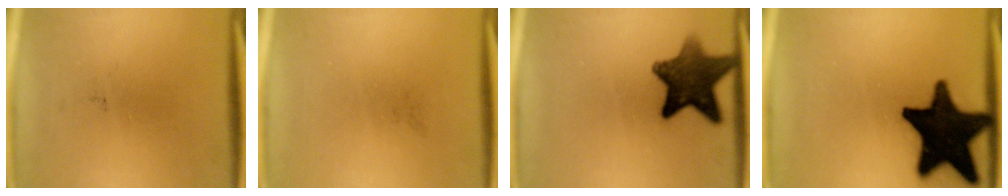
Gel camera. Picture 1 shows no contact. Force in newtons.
{"total": 0.0}
{"total": 11.0}
{"total": 20.2}